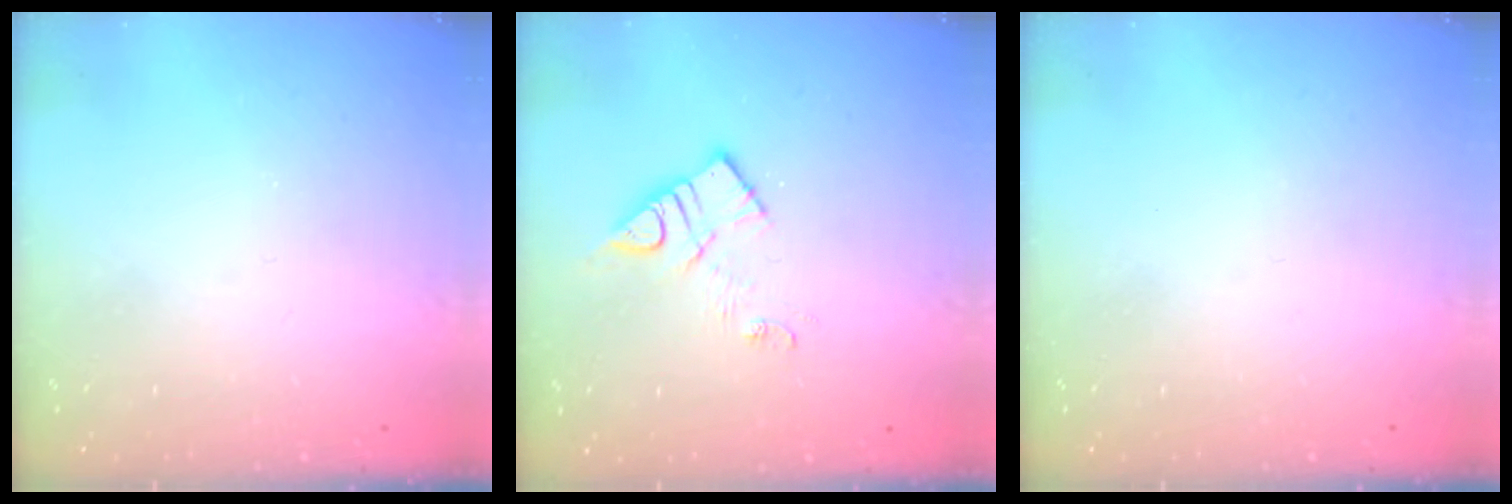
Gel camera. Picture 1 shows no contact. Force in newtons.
{"total": 9.9, "press": 9.9, "slide": 0.6}
{"total": 0.0}